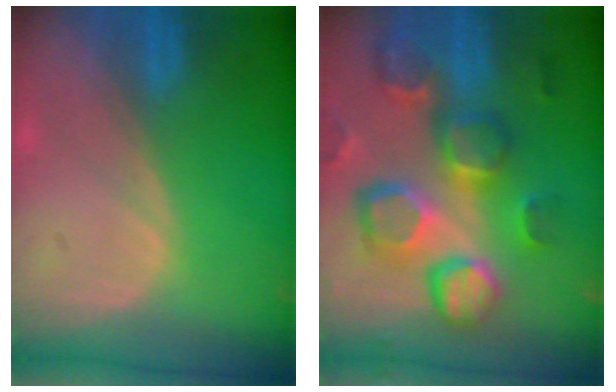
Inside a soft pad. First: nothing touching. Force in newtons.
{"total": 13.1, "press": 11.4, "slide": 6.4}